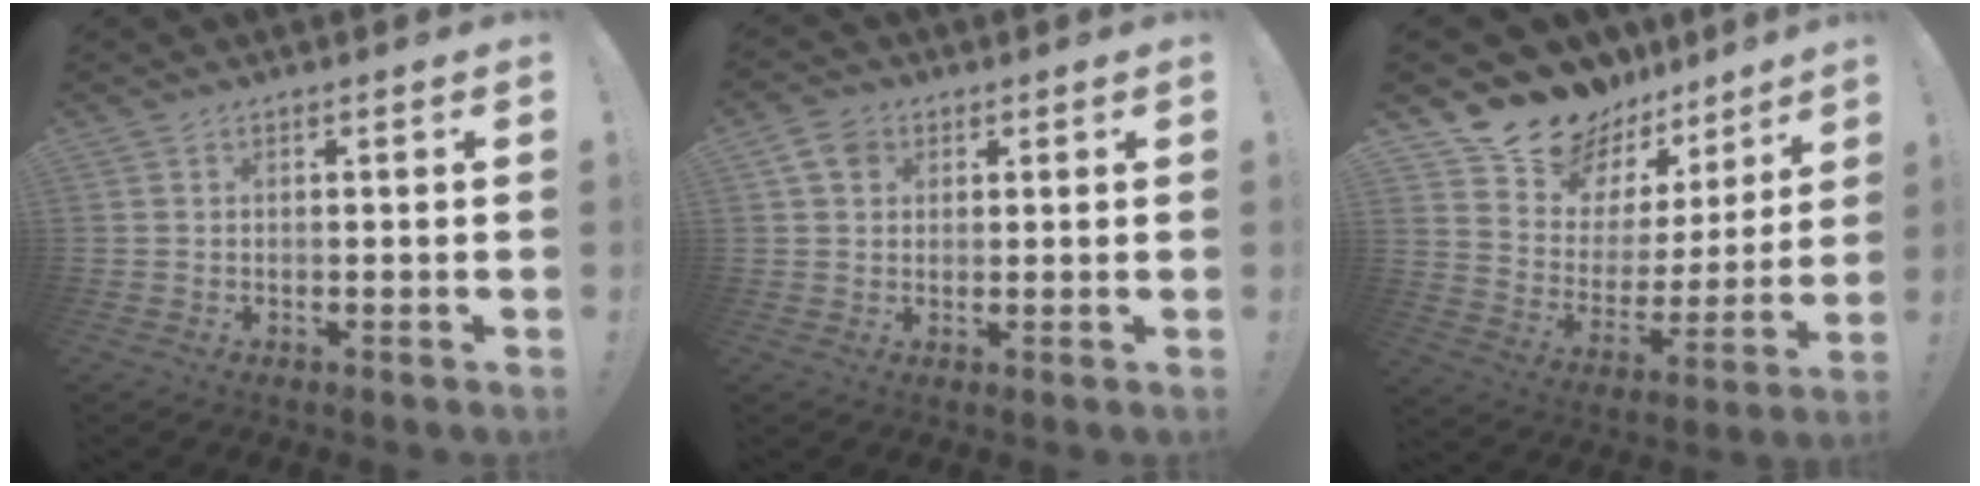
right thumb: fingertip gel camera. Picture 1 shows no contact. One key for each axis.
{"total": 5.6, "fx": 2.3, "fy": 4.4, "fz": 2.5, "tx": -0.040, "ty": 0.004, "tz": 0.046}
{"total": 15.0, "fx": 13.6, "fy": 6.2, "fz": 1.3, "tx": -0.030, "ty": -0.123, "tz": 0.259}